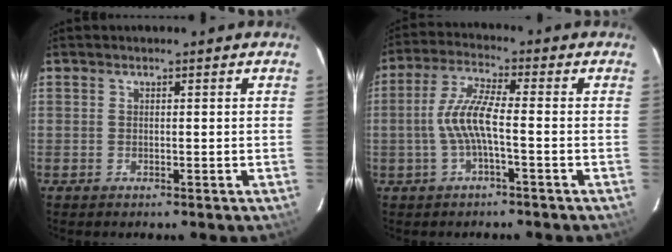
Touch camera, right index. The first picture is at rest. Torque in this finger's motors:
{"motor_torque": [1.14, -0.13, 0.58, 0.19]}